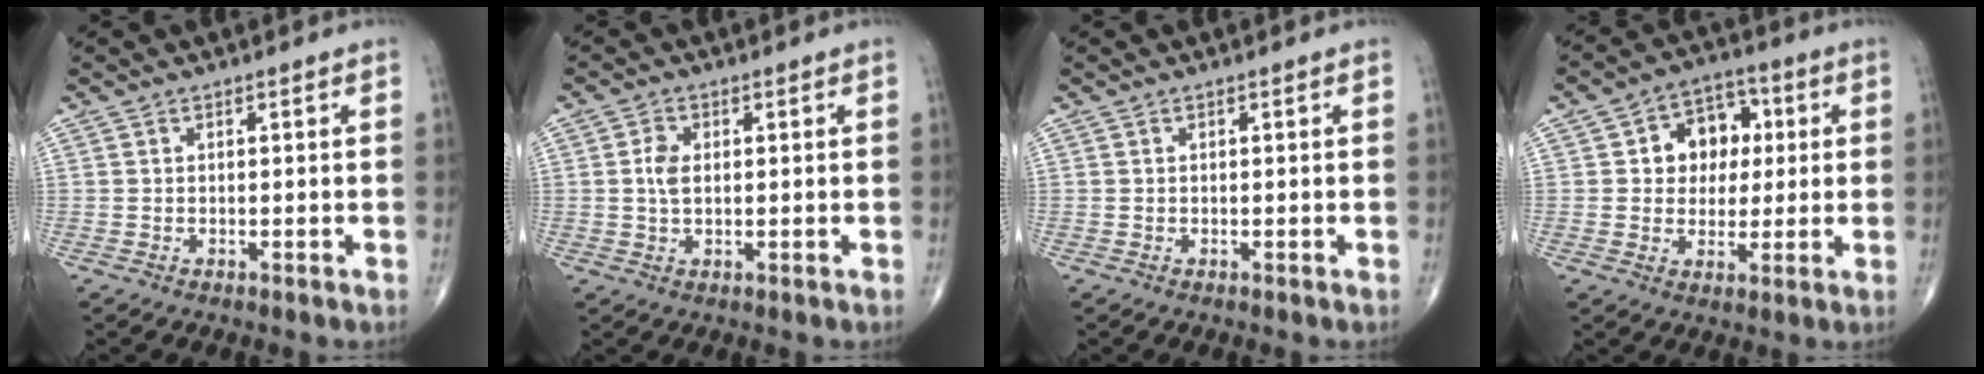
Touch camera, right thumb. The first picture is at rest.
{"total": 2.6, "force": [0.3, 1.8, 1.9], "torque": [-0.034, 0.001, 0.004]}
{"total": 0.0}
{"total": 10.2, "force": [1.8, 8.0, 6.0], "torque": [-0.036, 0.012, 0.022]}